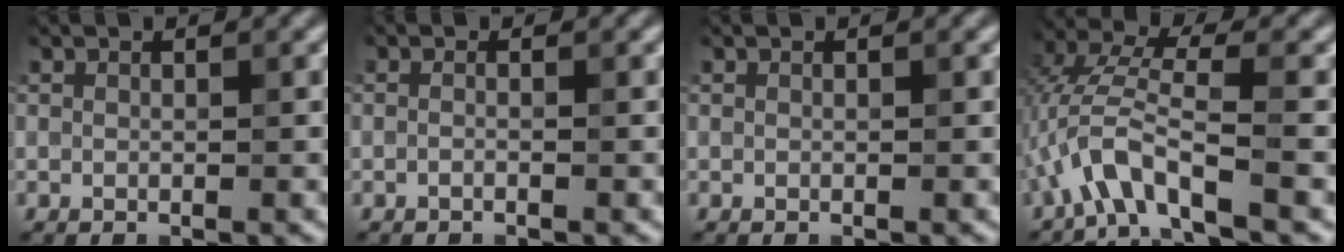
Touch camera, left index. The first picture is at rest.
{"total": 0.5, "force": [-0.4, 0.0, 0.4], "torque": [-0.011, -0.004, -0.010]}
{"total": 0.0}
{"total": 4.8, "force": [-2.4, 0.9, 4.0], "torque": [-0.083, 0.018, -0.049]}